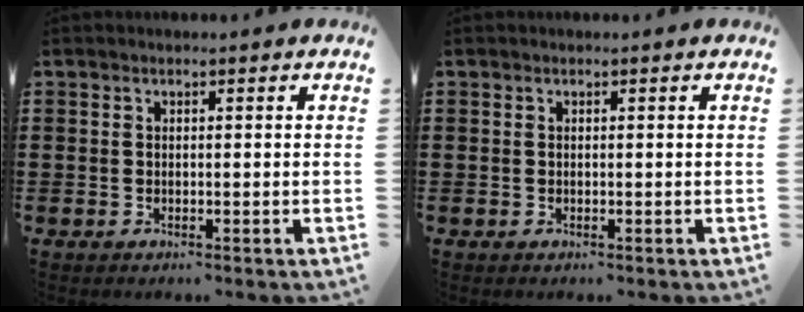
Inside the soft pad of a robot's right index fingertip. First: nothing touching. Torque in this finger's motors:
{"motor_torque": [0.00, 0.00, 0.00, 0.00]}